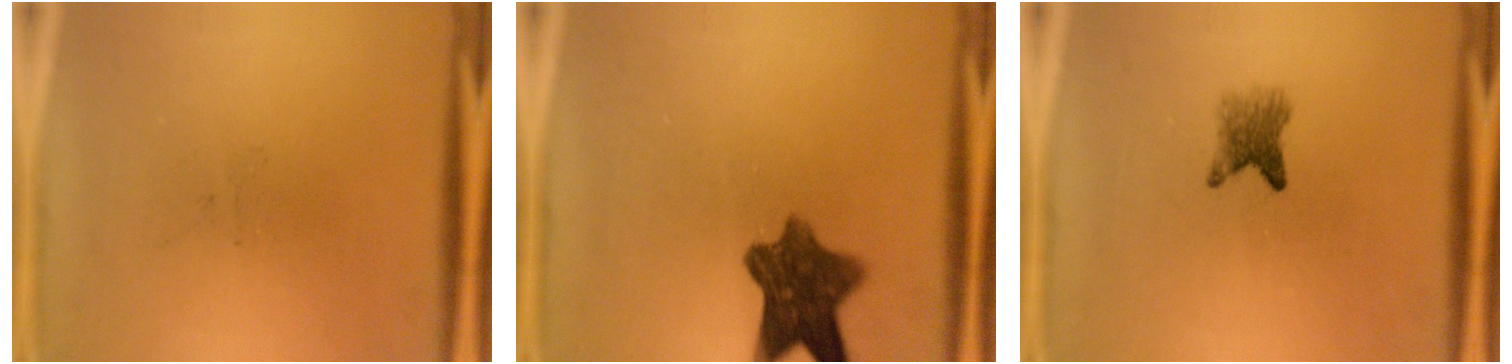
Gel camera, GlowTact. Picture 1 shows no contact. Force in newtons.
{"total": 9.1}
{"total": 2.9}